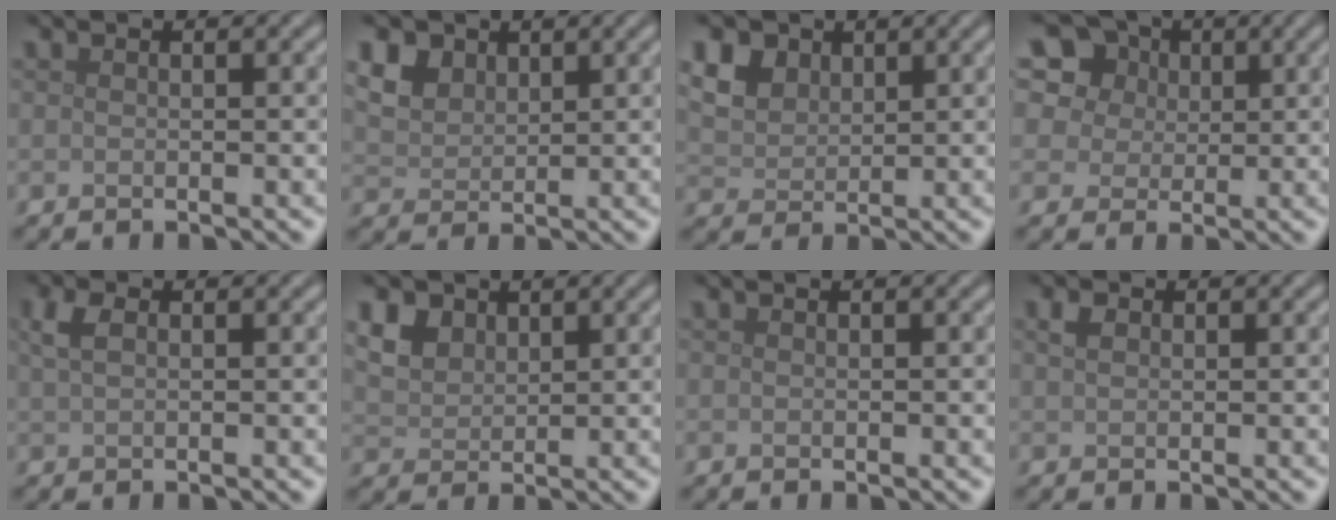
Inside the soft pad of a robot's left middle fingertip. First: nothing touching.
{"total": 5.8, "force": [3.2, 4.0, 2.6], "torque": [-0.095, 0.009, 0.064]}
{"total": 6.7, "force": [3.6, 4.7, 3.1], "torque": [-0.107, 0.015, 0.068]}
{"total": 12.0, "force": [6.3, 9.2, 4.4], "torque": [-0.138, 0.030, 0.105]}
{"total": 1.9, "force": [0.8, 1.0, 1.4], "torque": [-0.036, 0.005, 0.014]}
{"total": 5.4, "force": [3.0, 3.7, 2.5], "torque": [-0.086, 0.007, 0.062]}
{"total": 0.0}
{"total": 1.2, "force": [0.5, 0.8, 0.6], "torque": [-0.012, 0.004, 0.008]}